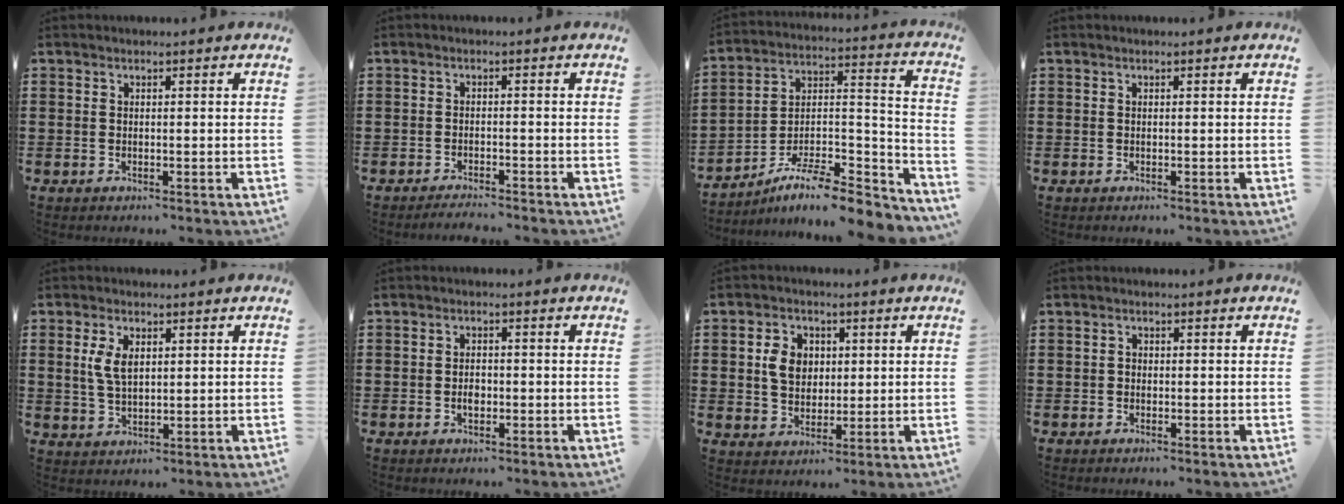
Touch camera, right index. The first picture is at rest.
{"total": 1.9, "force": [-1.7, -0.7, 0.0], "torque": [0.003, 0.002, -0.034]}
{"total": 9.2, "force": [-7.8, 1.2, 4.9], "torque": [-0.072, 0.013, -0.151]}
{"total": 0.0}
{"total": 4.3, "force": [1.3, 1.8, 3.7], "torque": [-0.081, 0.004, 0.022]}
{"total": 2.2, "force": [-0.5, 1.2, 1.8], "torque": [-0.035, 0.002, -0.009]}
{"total": 5.3, "force": [1.1, 4.0, 3.3], "torque": [-0.065, 0.014, 0.017]}
{"total": 0.0}